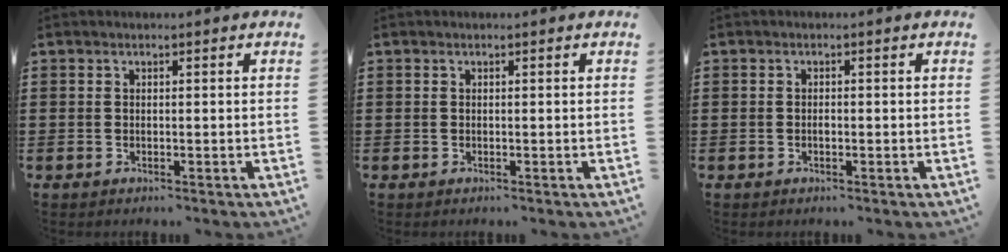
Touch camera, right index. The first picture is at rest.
{"total": 0.0}
{"total": 0.8, "force": [-0.2, 0.3, 0.7], "torque": [-0.016, -0.005, -0.002]}